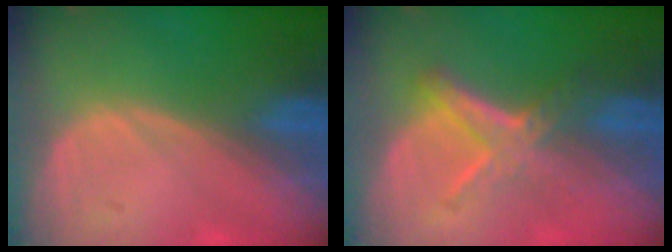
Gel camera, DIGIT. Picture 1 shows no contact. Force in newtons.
{"total": 5.0, "press": 4.9, "slide": 0.8}